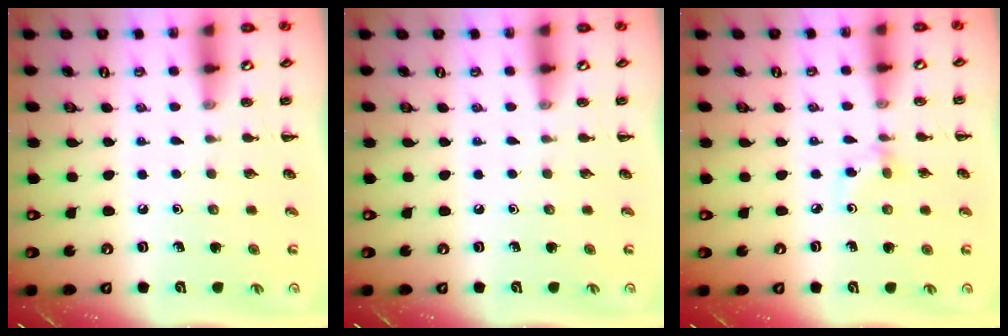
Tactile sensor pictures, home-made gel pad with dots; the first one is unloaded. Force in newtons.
{"total": 0.0}
{"total": 2.9, "press": 2.8, "slide": 0.8}